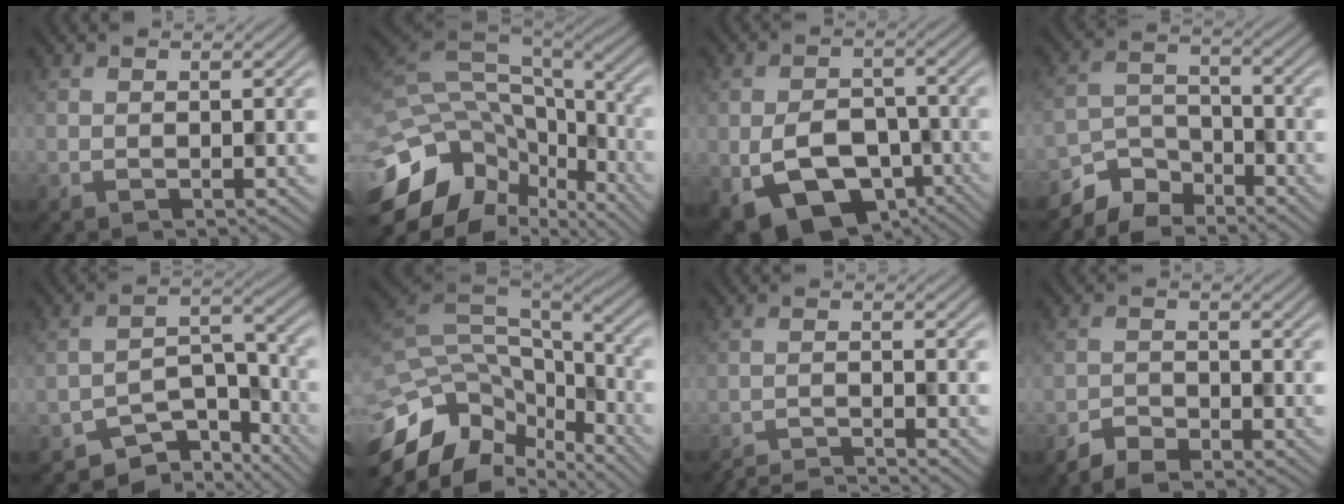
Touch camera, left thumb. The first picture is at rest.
{"total": 15.8, "force": [-7.9, 10.0, 9.4], "torque": [-0.236, -0.029, -0.104]}
{"total": 11.1, "force": [-4.8, 7.2, 6.9], "torque": [-0.136, -0.026, -0.081]}
{"total": 5.8, "force": [-4.9, 2.8, 1.4], "torque": [-0.030, -0.002, -0.108]}
{"total": 8.0, "force": [-6.2, 3.6, 3.5], "torque": [-0.045, -0.005, -0.110]}
{"total": 12.9, "force": [-7.6, 6.9, 7.9], "torque": [-0.208, -0.015, -0.125]}
{"total": 3.6, "force": [-3.4, 0.2, 1.2], "torque": [-0.017, 0.003, -0.068]}
{"total": 3.1, "force": [-2.4, 1.4, 1.4], "torque": [-0.025, -0.002, -0.053]}